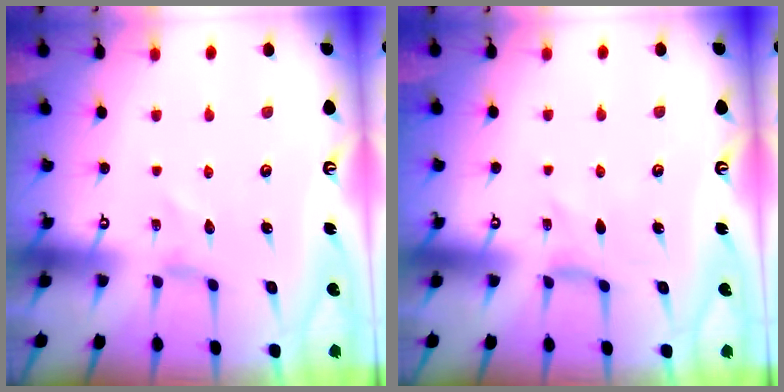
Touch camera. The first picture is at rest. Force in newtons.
{"total": 0.6, "press": 0.5, "slide": 0.3}